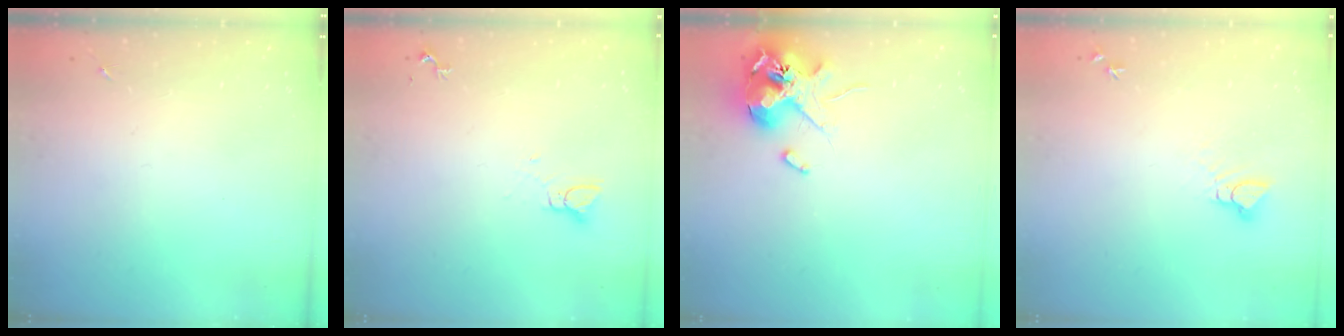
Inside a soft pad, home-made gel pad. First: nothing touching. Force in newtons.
{"total": 2.8, "press": 2.8, "slide": 0.1}
{"total": 13.6, "press": 13.5, "slide": 1.9}
{"total": 3.9, "press": 3.9, "slide": 0.2}